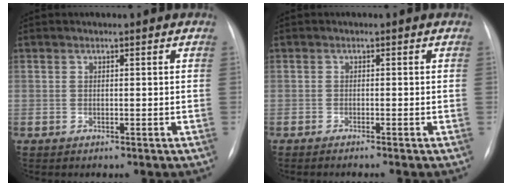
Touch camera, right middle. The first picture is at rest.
{"total": 2.1, "force": [-1.7, -0.4, 1.1], "torque": [-0.012, 0.000, -0.021]}